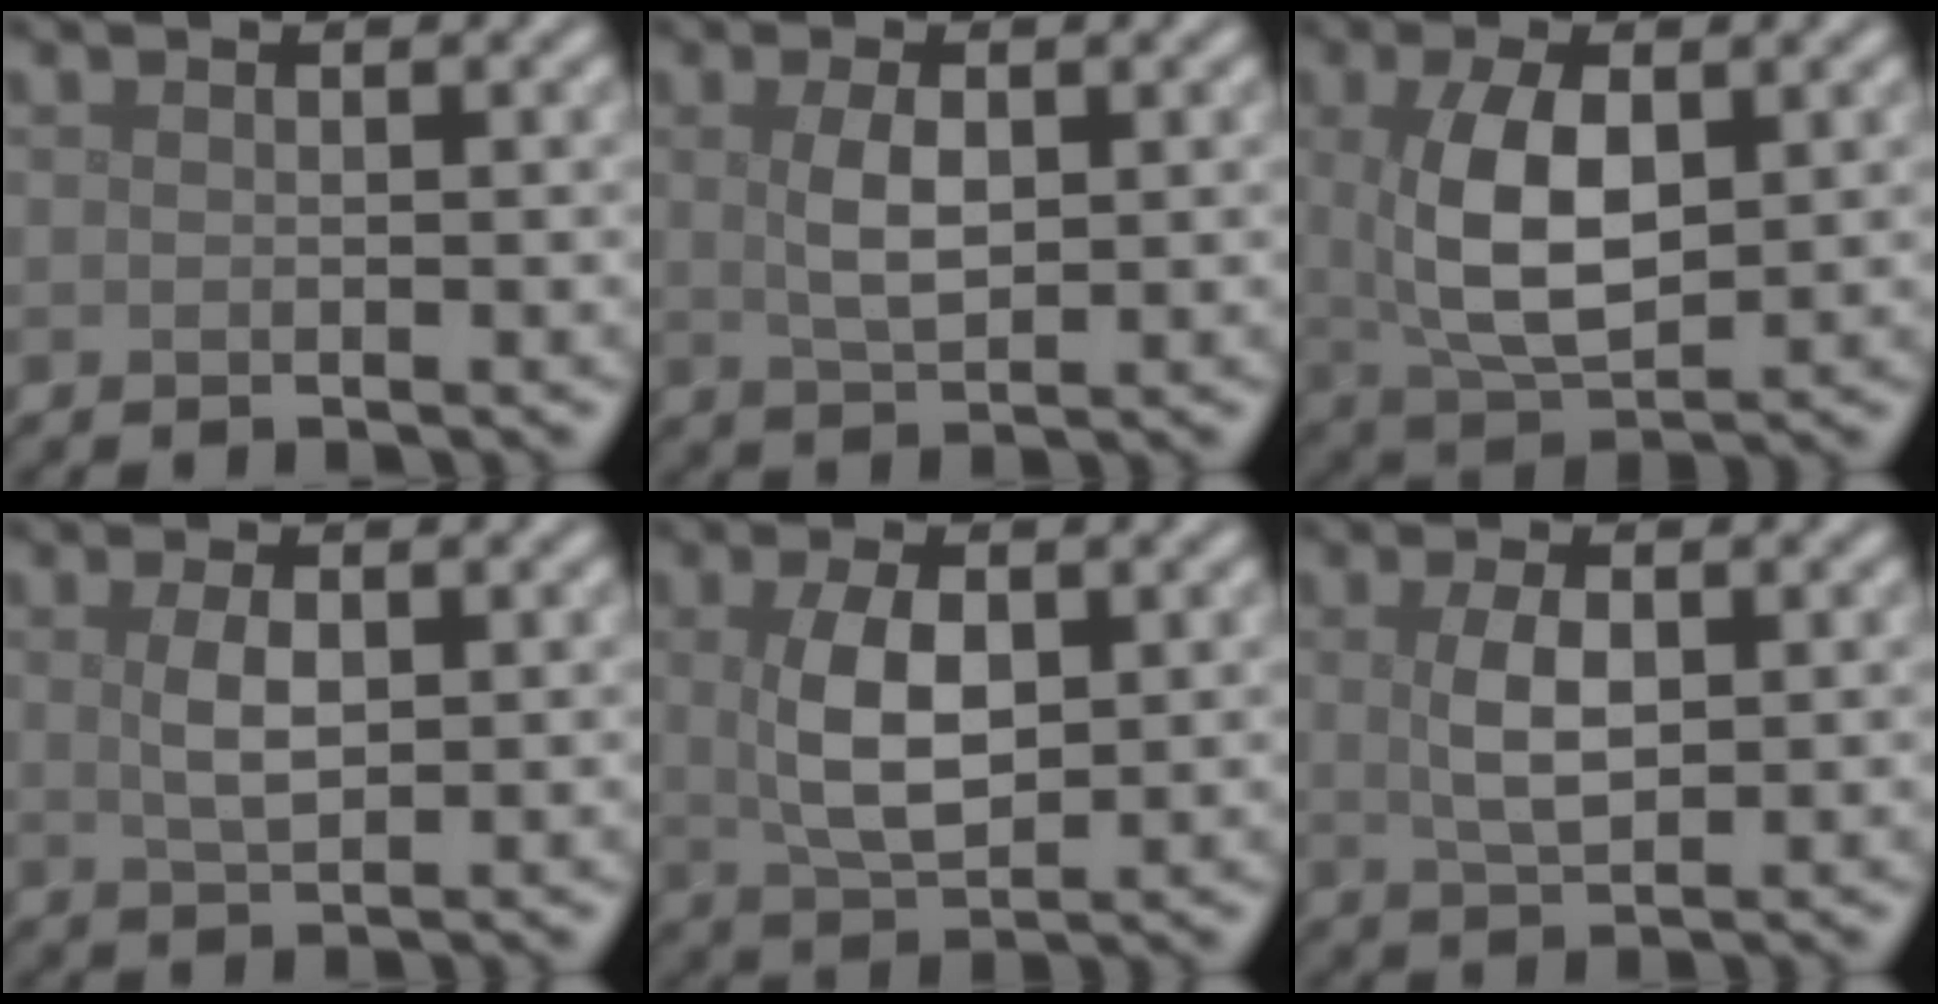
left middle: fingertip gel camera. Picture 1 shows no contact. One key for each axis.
{"total": 2.8, "fx": 0.6, "fy": 1.3, "fz": 2.4, "tx": -0.057, "ty": -0.001, "tz": 0.015}
{"total": 6.6, "fx": 0.9, "fy": 3.1, "fz": 5.8, "tx": -0.123, "ty": -0.002, "tz": 0.023}
{"total": 2.5, "fx": 0.5, "fy": 1.1, "fz": 2.2, "tx": -0.052, "ty": -0.001, "tz": 0.014}
{"total": 4.8, "fx": 0.7, "fy": 2.4, "fz": 4.1, "tx": -0.089, "ty": 0.000, "tz": 0.018}
{"total": 3.2, "fx": 0.6, "fy": 1.5, "fz": 2.8, "tx": -0.065, "ty": -0.002, "tz": 0.014}